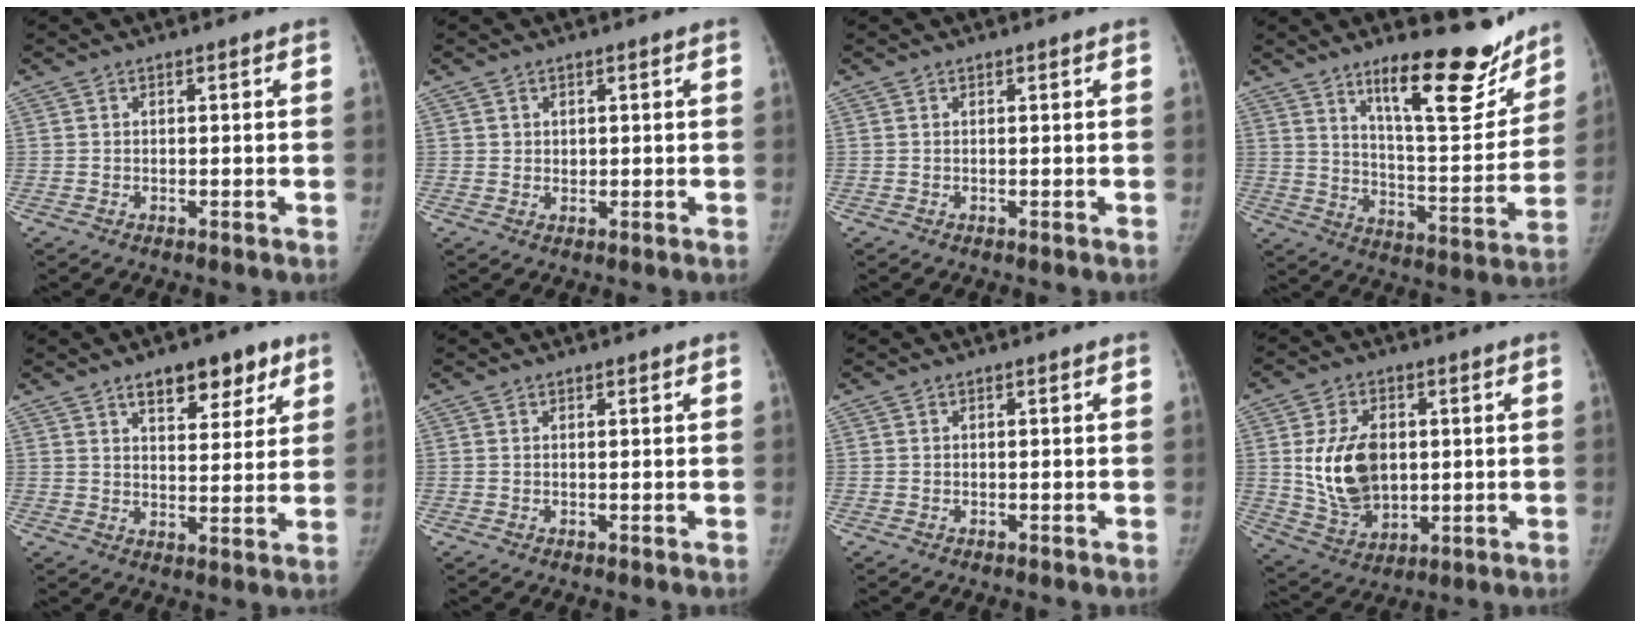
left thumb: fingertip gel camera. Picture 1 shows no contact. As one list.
[{"total": 1.4, "force": [0.6, 1.2, 0.3], "torque": [0.006, -0.002, 0.007]}, {"total": 0.0}, {"total": 20.5, "force": [14.1, 6.2, 13.6], "torque": [-0.143, -0.099, 0.216]}, {"total": 10.3, "force": [6.3, 4.8, 6.6], "torque": [-0.060, -0.032, 0.093]}, {"total": 0.5, "force": [0.4, 0.2, 0.3], "torque": [-0.003, -0.002, 0.005]}, {"total": 0.0}, {"total": 13.7, "force": [1.4, 9.4, 9.9], "torque": [-0.147, -0.015, 0.039]}]